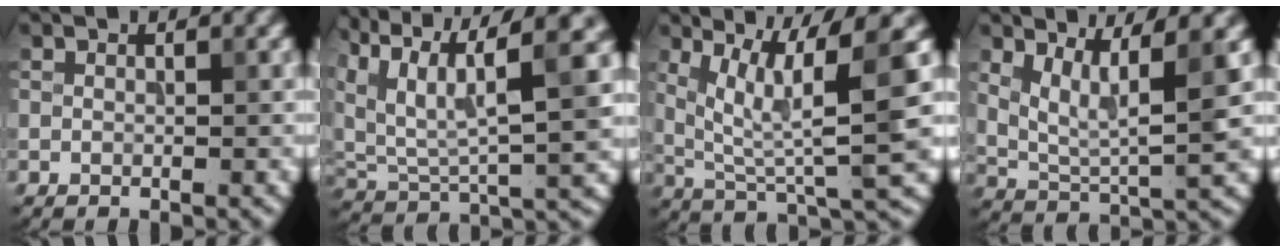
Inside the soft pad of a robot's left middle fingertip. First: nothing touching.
{"total": 11.4, "force": [5.9, 3.9, 8.9], "torque": [-0.187, 0.019, 0.109]}
{"total": 7.8, "force": [2.8, 1.2, 7.1], "torque": [-0.132, -0.005, 0.058]}
{"total": 4.7, "force": [2.2, 1.1, 4.0], "torque": [-0.090, -0.009, 0.049]}